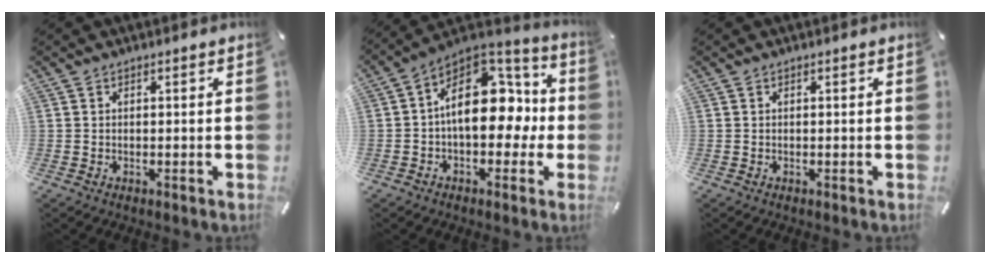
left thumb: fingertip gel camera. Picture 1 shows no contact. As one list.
[{"total": 18.5, "force": [1.8, 12.2, 13.7], "torque": [-0.205, -0.009, 0.036]}, {"total": 0.0}]